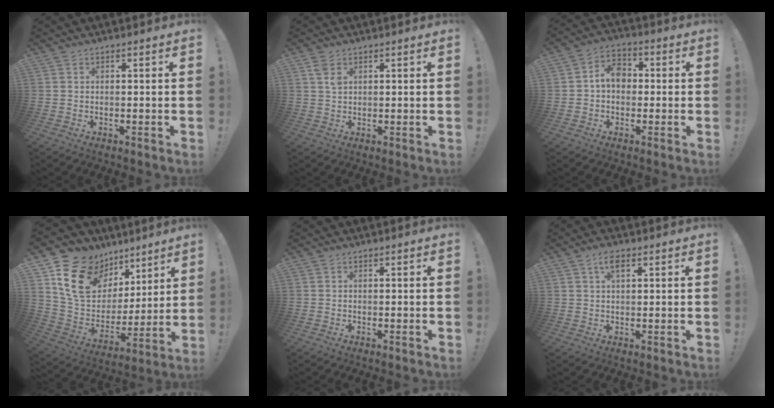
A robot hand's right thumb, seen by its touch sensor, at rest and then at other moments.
{"total": 3.2, "force": [1.7, 1.8, 2.0], "torque": [-0.037, 0.000, 0.029]}
{"total": 7.6, "force": [0.4, 5.8, 5.0], "torque": [-0.072, 0.014, 0.007]}
{"total": 19.6, "force": [10.6, 13.8, 9.0], "torque": [-0.142, -0.052, 0.211]}
{"total": 0.0}
{"total": 3.9, "force": [1.9, 1.7, 3.0], "torque": [-0.051, 0.000, 0.030]}